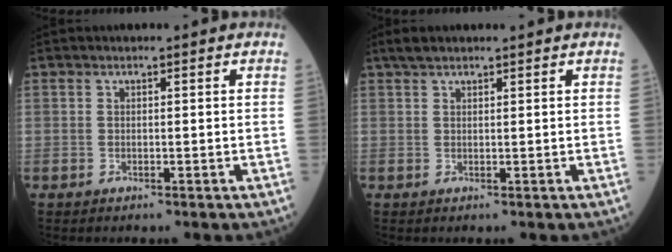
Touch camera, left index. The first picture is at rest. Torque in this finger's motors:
{"motor_torque": [0.51, -0.42, 0.08, 0.03]}